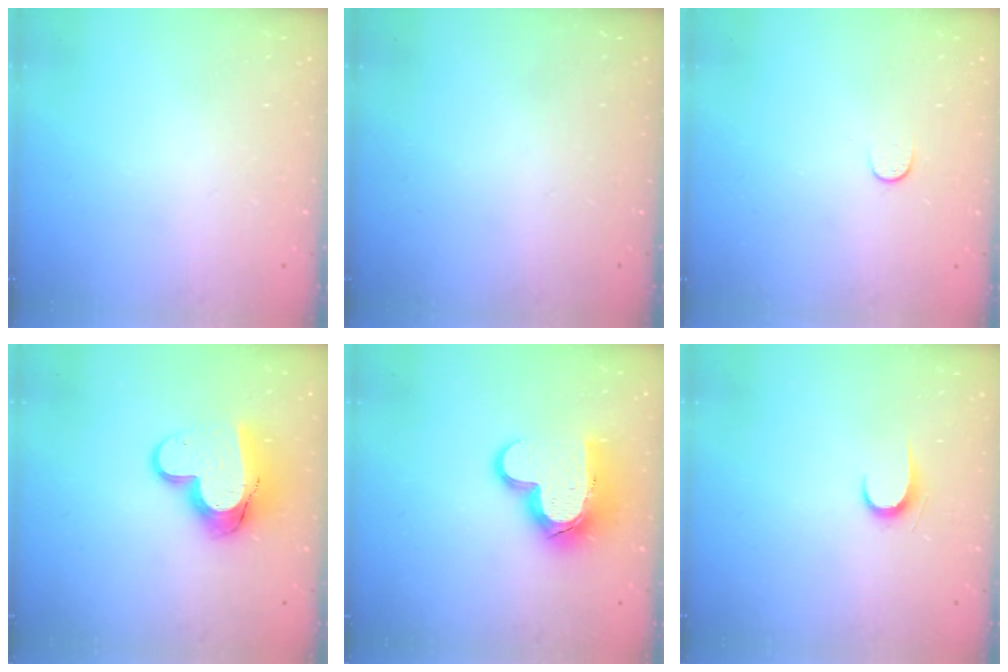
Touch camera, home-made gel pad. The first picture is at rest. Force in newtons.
{"total": 0.0}
{"total": 3.9, "press": 3.9, "slide": 0.5}
{"total": 13.7, "press": 13.7, "slide": 1.3}
{"total": 15.5, "press": 15.5, "slide": 1.3}
{"total": 6.0, "press": 6.0, "slide": 0.7}